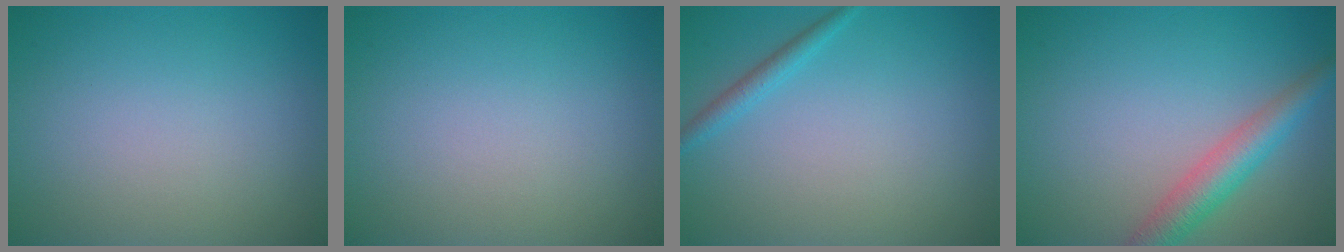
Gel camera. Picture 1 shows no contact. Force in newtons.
{"total": 0.0}
{"total": 1.4, "press": 1.4, "slide": 0.1}
{"total": 4.0, "press": 4.0, "slide": 0.1}